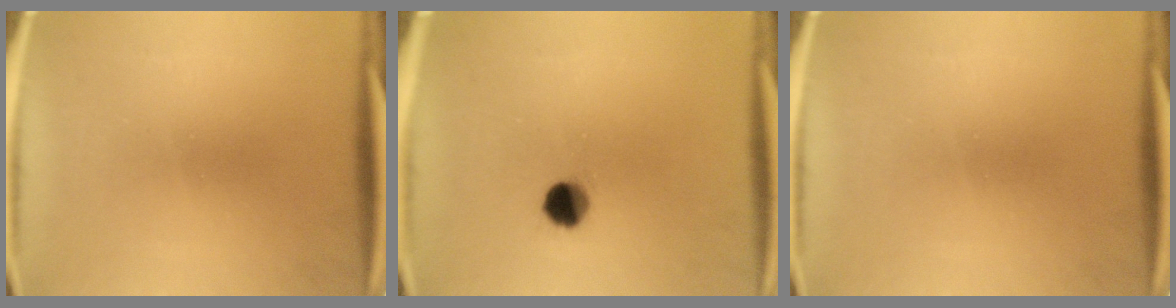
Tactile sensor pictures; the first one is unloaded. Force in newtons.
{"total": 5.1}
{"total": 0.0}